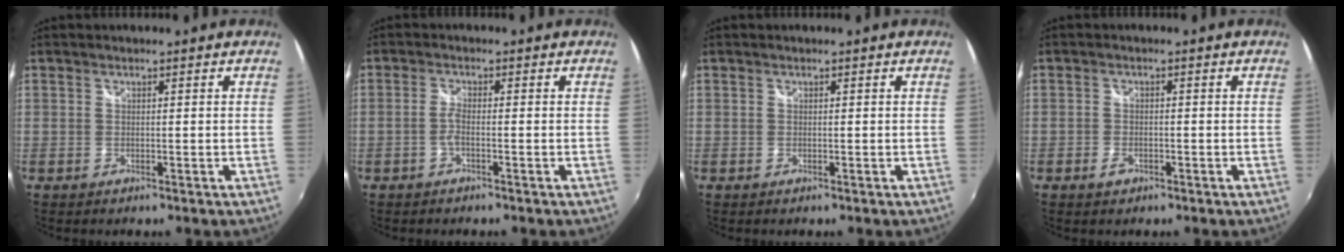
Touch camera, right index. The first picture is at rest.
{"total": 1.7, "force": [-0.8, 0.1, 1.4], "torque": [-0.033, 0.002, -0.019]}
{"total": 0.0}
{"total": 2.2, "force": [-1.3, 1.4, 1.0], "torque": [-0.021, 0.000, -0.023]}